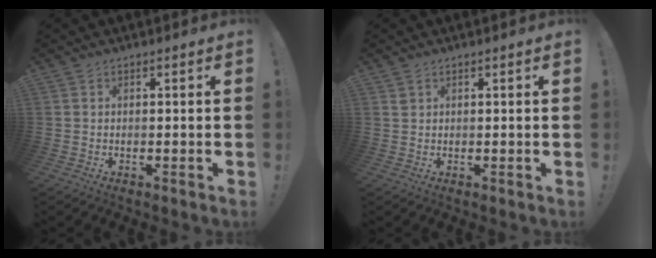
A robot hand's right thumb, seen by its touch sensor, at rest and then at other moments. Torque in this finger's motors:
{"motor_torque": [-0.20, 0.06, -0.26, 0.14, -0.07]}